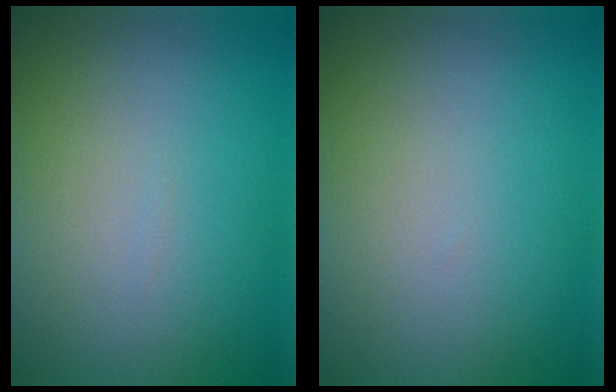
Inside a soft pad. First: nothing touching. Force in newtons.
{"total": 0.0}